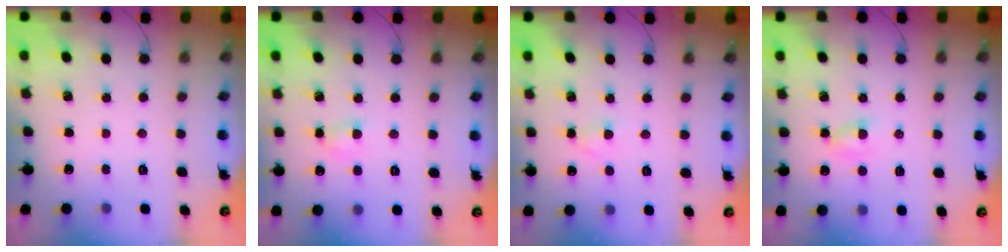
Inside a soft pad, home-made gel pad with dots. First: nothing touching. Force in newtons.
{"total": 3.4, "press": 3.3, "slide": 1.1}
{"total": 2.6, "press": 2.4, "slide": 1.1}
{"total": 2.0, "press": 1.8, "slide": 0.8}